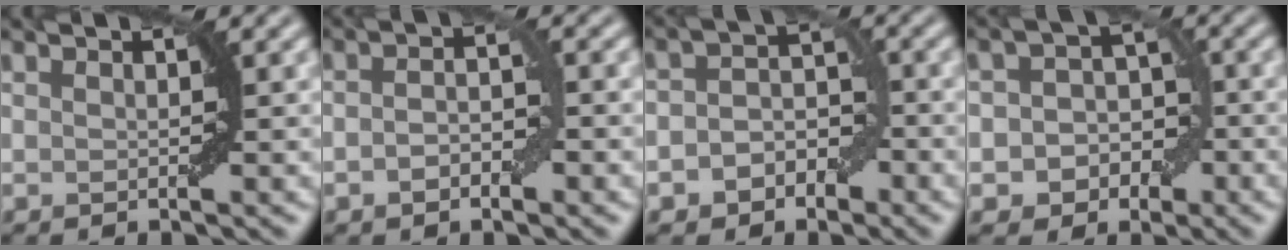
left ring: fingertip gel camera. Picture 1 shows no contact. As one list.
[{"total": 2.6, "force": [-0.7, 1.3, 2.1], "torque": [-0.037, 0.003, -0.014]}, {"total": 3.6, "force": [-1.6, 2.8, 1.7], "torque": [-0.007, 0.005, -0.037]}, {"total": 4.8, "force": [-1.5, 4.1, 2.0], "torque": [0.000, 0.012, -0.040]}]